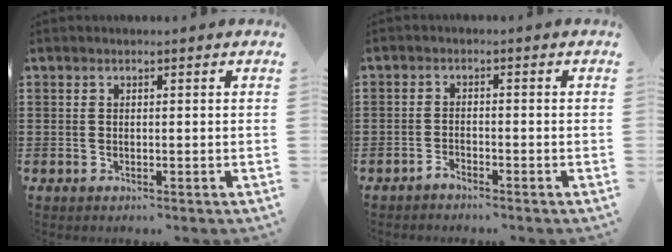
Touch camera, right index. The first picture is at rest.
{"total": 1.5, "force": [-1.5, 0.2, 0.2], "torque": [-0.008, 0.000, -0.029]}